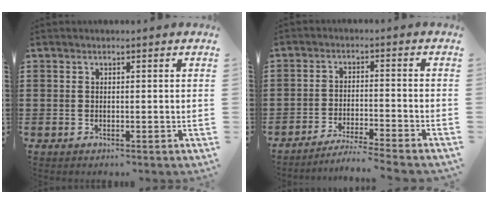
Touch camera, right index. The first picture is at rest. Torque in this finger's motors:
{"motor_torque": [1.38, 0.76, 0.00, 0.02]}